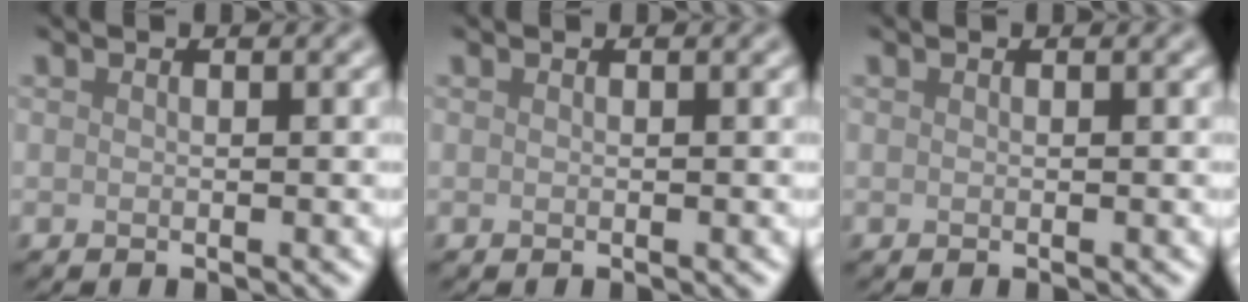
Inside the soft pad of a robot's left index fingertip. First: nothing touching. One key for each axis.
{"total": 0.0}
{"total": 0.0}